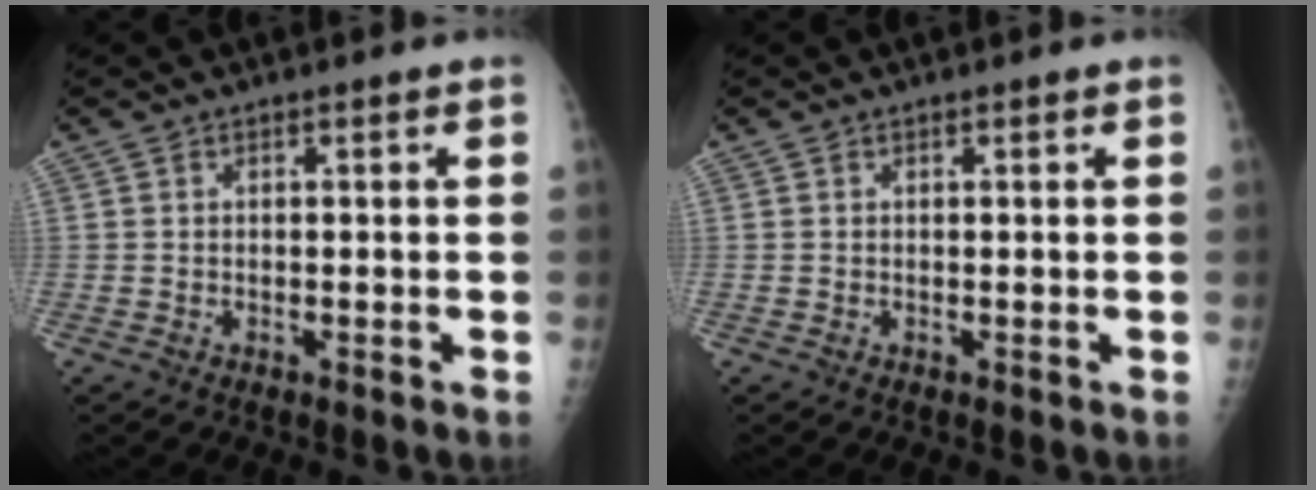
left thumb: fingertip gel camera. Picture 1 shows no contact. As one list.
[{"total": 0.0}]